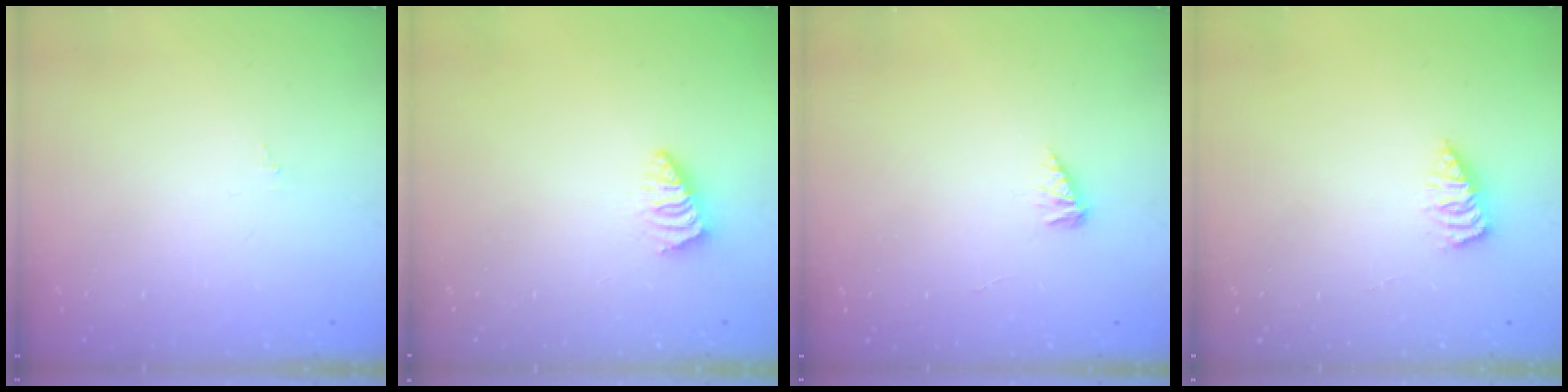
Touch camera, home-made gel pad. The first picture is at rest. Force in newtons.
{"total": 1.1, "press": 1.1, "slide": 0.2}
{"total": 3.1, "press": 3.1, "slide": 0.4}
{"total": 2.8, "press": 2.8, "slide": 0.4}